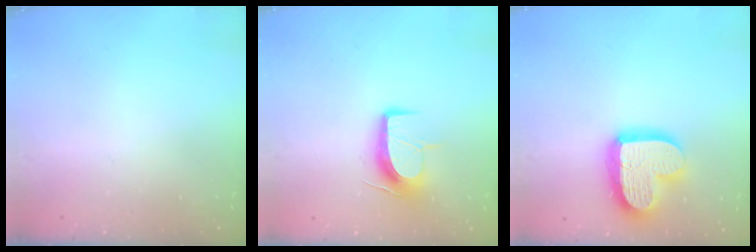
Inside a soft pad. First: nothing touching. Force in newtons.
{"total": 10.5, "press": 10.5, "slide": 0.9}
{"total": 17.7, "press": 17.6, "slide": 1.3}